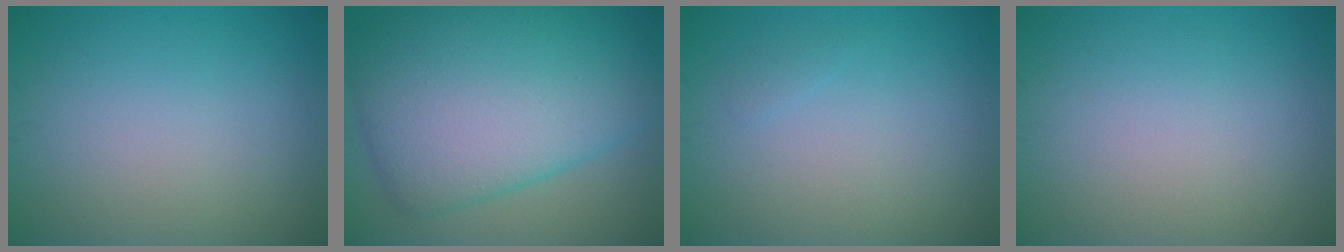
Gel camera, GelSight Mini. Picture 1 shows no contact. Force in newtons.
{"total": 12.1, "press": 12.1, "slide": 0.3}
{"total": 0.5, "press": 0.5, "slide": 0.1}
{"total": 0.0}